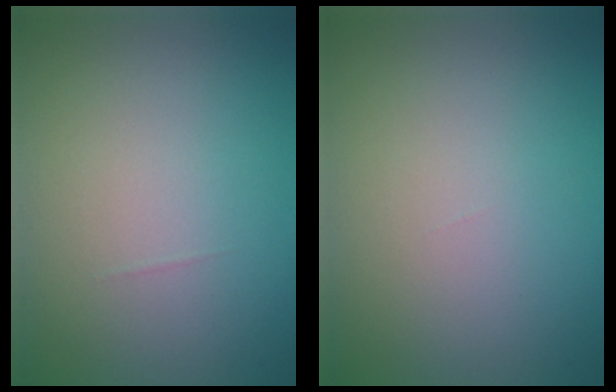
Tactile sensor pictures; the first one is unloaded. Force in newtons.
{"total": 0.0}